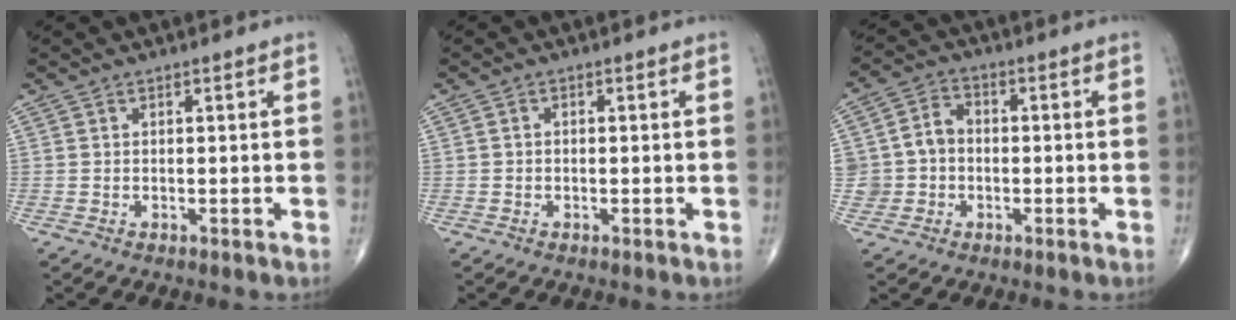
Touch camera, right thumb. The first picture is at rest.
{"total": 0.6, "force": [-0.1, 0.5, 0.3], "torque": [-0.003, 0.002, -0.006]}
{"total": 6.8, "force": [-0.8, 6.1, 2.9], "torque": [-0.034, 0.027, -0.019]}